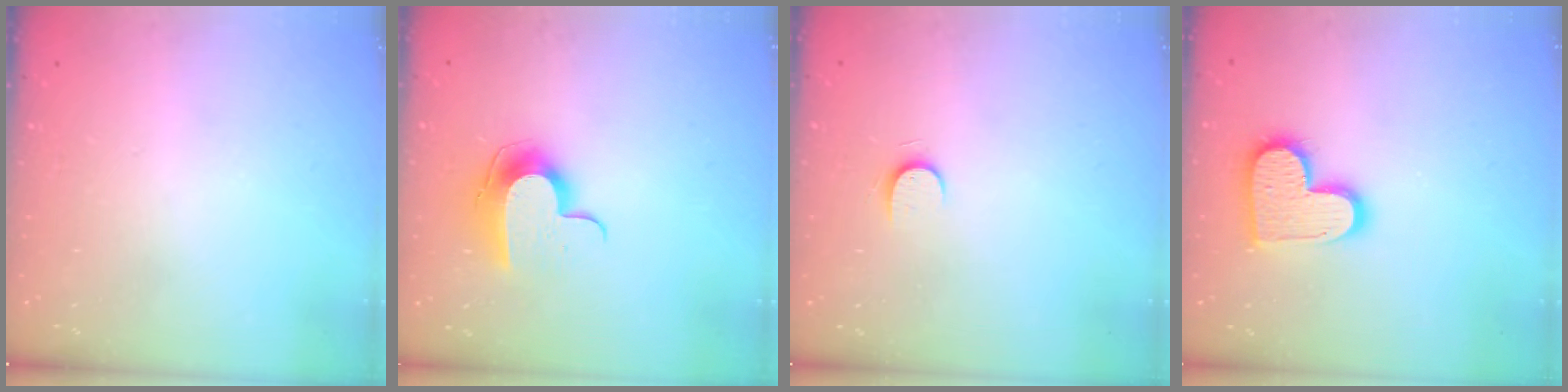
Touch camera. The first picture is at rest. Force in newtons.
{"total": 10.2, "press": 10.2, "slide": 0.2}
{"total": 5.2, "press": 5.2, "slide": 0.6}
{"total": 14.0, "press": 13.9, "slide": 0.8}